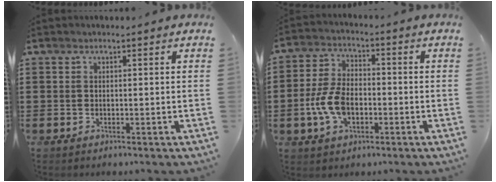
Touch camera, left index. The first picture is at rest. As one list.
[{"total": 7.8, "force": [-2.1, 4.5, 6.0], "torque": [-0.152, -0.001, -0.048]}]